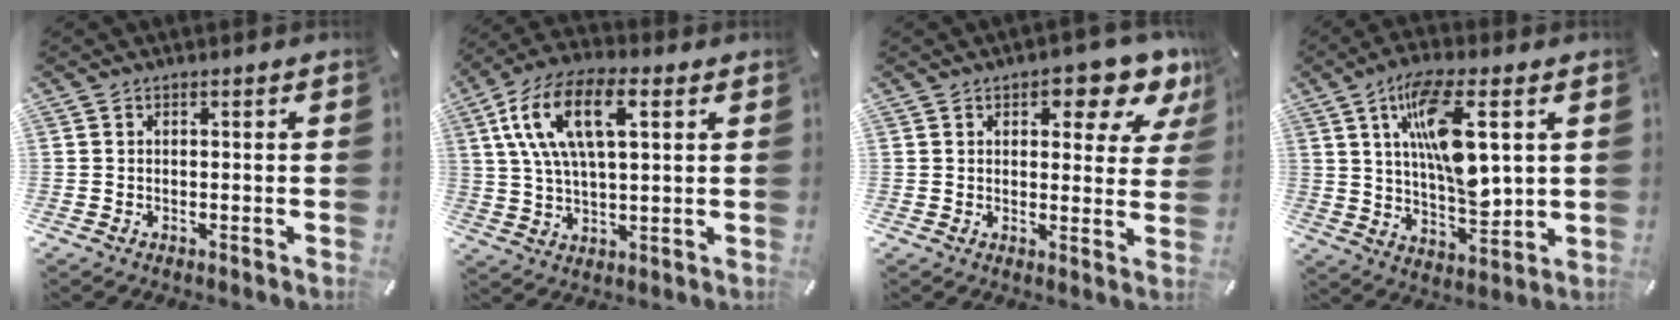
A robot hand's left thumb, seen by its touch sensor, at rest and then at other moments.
{"total": 14.6, "force": [5.5, 7.0, 11.6], "torque": [-0.257, 0.009, 0.095]}
{"total": 8.7, "force": [5.4, 4.1, 5.5], "torque": [-0.056, -0.033, 0.084]}
{"total": 16.0, "force": [5.2, 6.5, 13.7], "torque": [-0.249, -0.012, 0.085]}